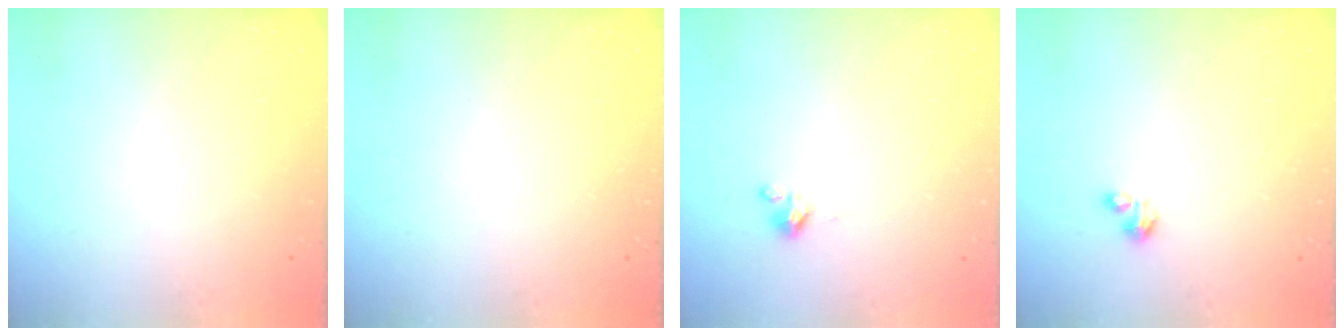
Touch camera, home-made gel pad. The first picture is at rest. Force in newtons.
{"total": 0.0}
{"total": 2.4, "press": 2.4, "slide": 0.3}
{"total": 1.7, "press": 1.6, "slide": 0.3}